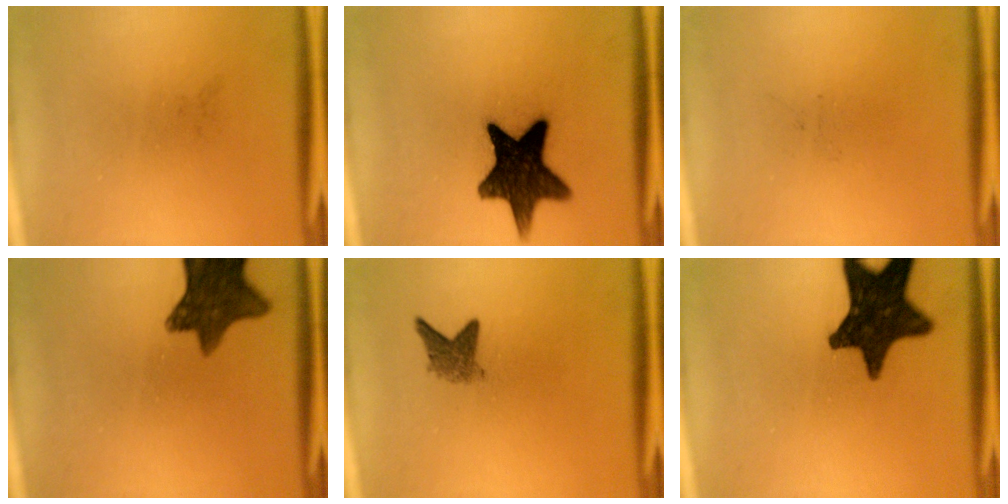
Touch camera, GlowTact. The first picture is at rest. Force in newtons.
{"total": 15.5}
{"total": 0.0}
{"total": 10.9}
{"total": 3.0}
{"total": 15.6}